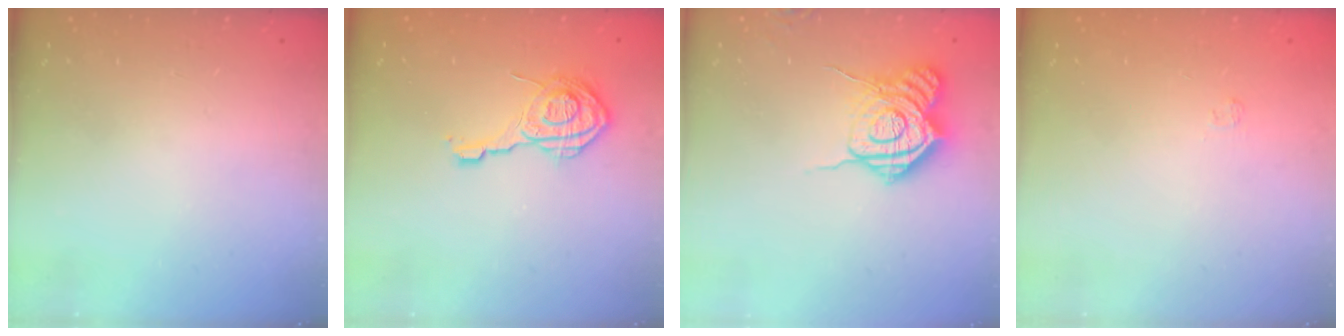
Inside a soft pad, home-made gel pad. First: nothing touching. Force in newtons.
{"total": 14.0, "press": 14.0, "slide": 0.6}
{"total": 15.5, "press": 15.5, "slide": 1.1}
{"total": 1.7, "press": 1.2, "slide": 1.1}